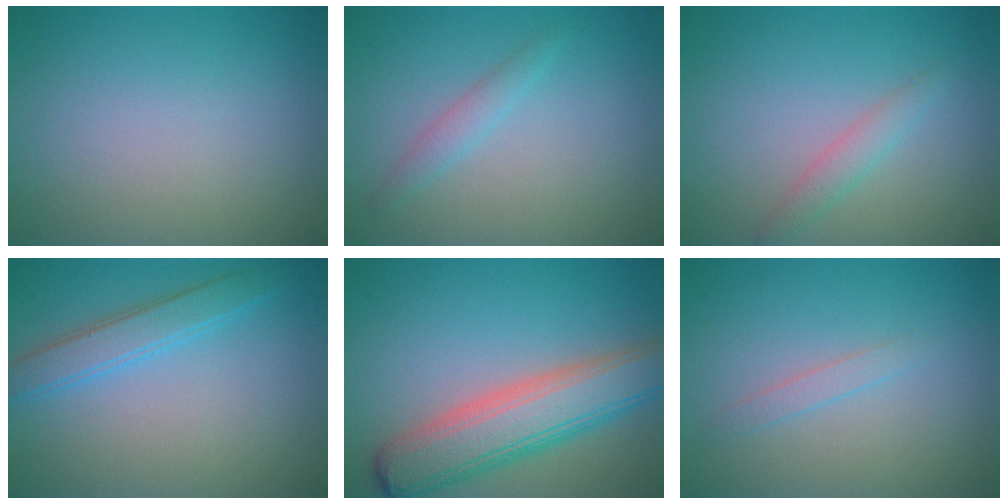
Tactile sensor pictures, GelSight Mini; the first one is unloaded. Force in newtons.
{"total": 1.4, "press": 1.4, "slide": 0.1}
{"total": 1.6, "press": 1.6, "slide": 0.2}
{"total": 2.9, "press": 2.9, "slide": 0.0}
{"total": 7.6, "press": 7.6, "slide": 0.4}
{"total": 1.0, "press": 1.0, "slide": 0.0}